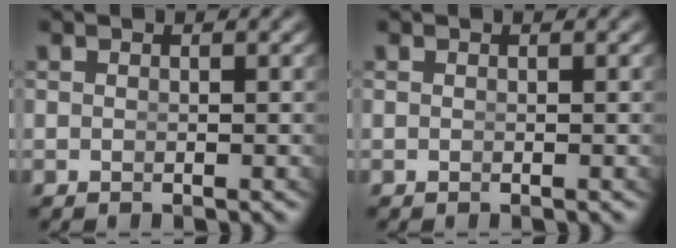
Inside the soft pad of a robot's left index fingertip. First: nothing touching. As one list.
[{"total": 0.0}]